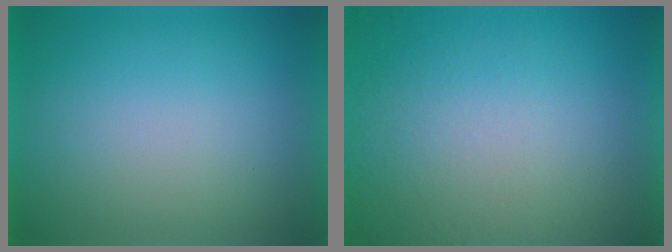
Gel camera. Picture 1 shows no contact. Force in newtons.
{"total": 7.1}